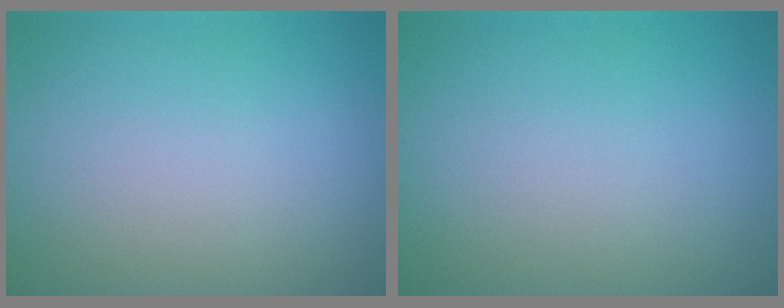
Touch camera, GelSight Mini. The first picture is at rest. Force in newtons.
{"total": 0.0}